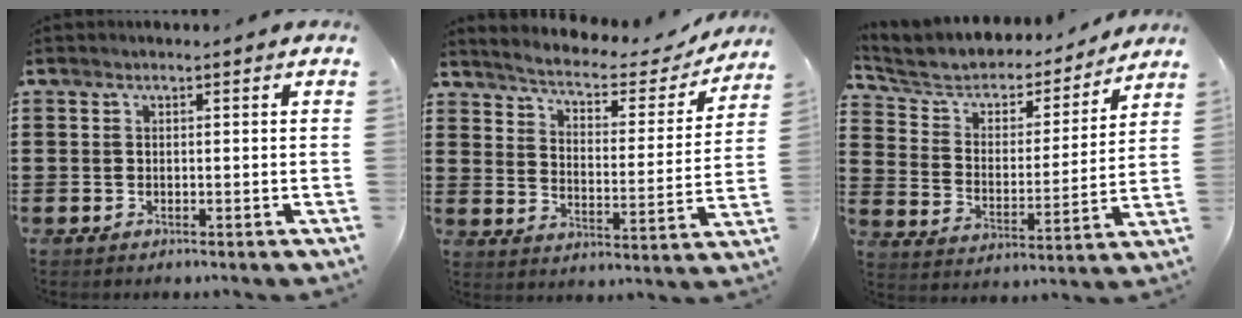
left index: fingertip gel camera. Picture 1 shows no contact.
{"total": 3.6, "force": [3.1, 0.8, 1.6], "torque": [-0.051, -0.024, 0.042]}
{"total": 5.1, "force": [4.2, 2.5, 1.3], "torque": [-0.057, -0.030, 0.065]}